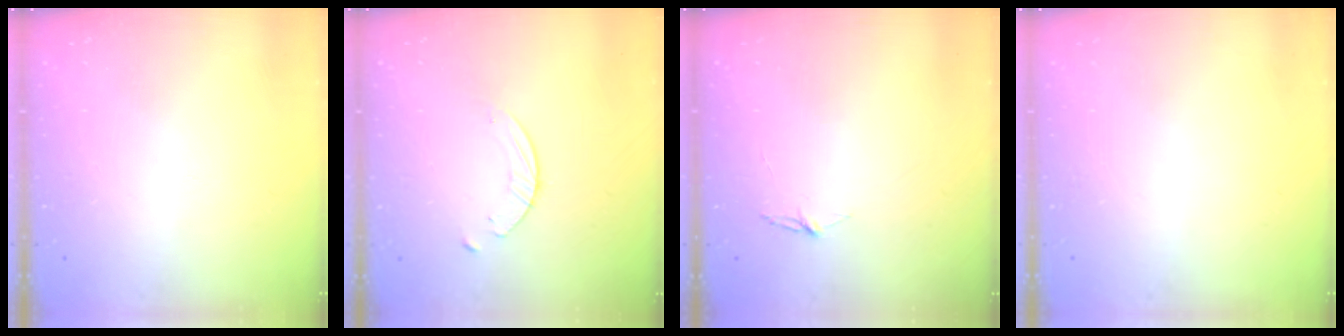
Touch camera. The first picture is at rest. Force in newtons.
{"total": 4.3, "press": 4.3, "slide": 0.5}
{"total": 3.8, "press": 3.8, "slide": 0.4}
{"total": 0.0}